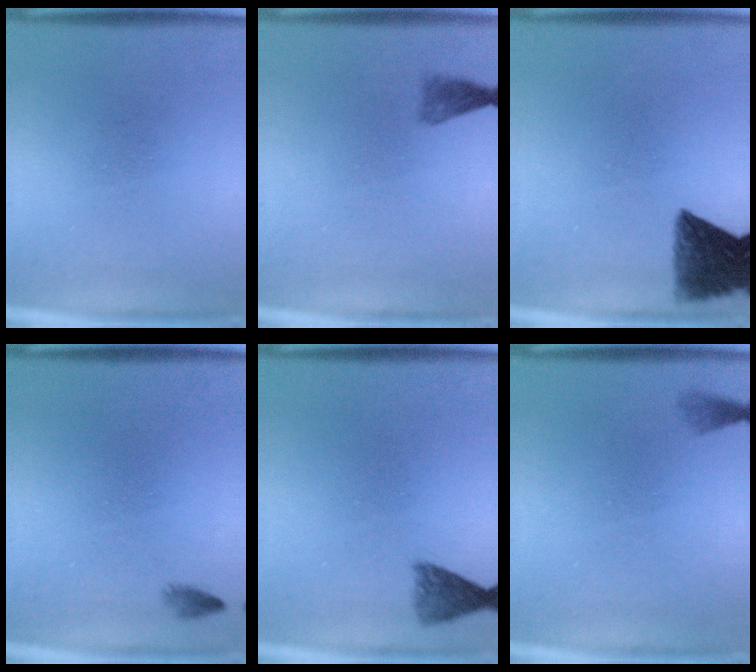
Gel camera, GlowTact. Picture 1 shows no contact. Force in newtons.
{"total": 1.7}
{"total": 8.8}
{"total": 0.8}
{"total": 2.8}
{"total": 1.0}